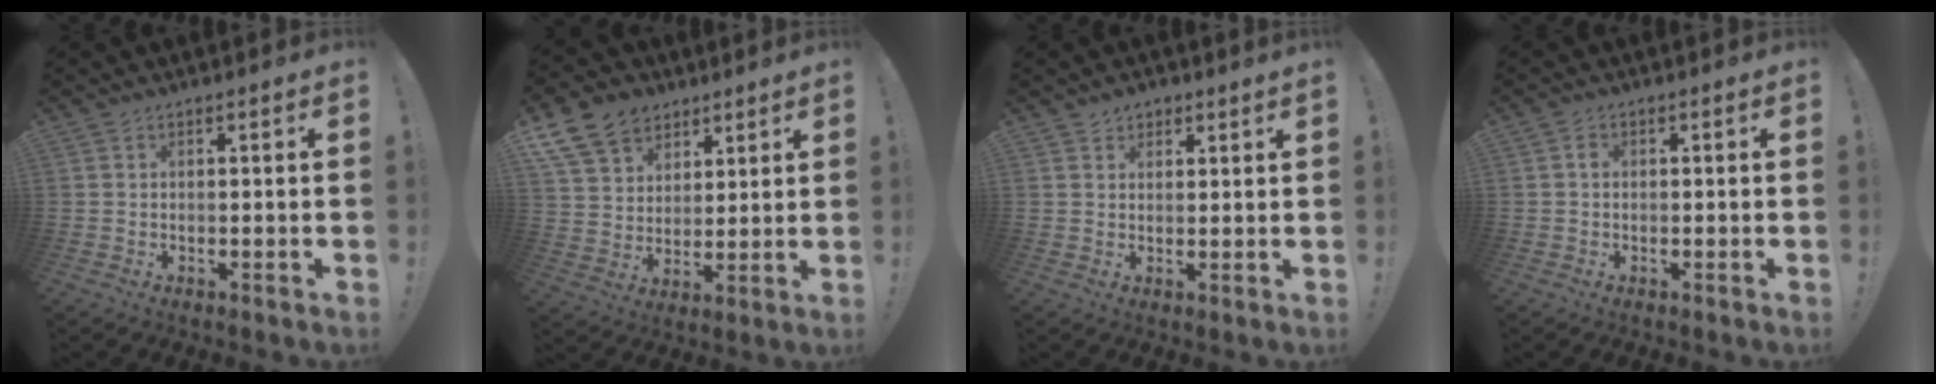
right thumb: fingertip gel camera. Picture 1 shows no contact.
{"total": 13.5, "force": [7.8, 9.9, 4.7], "torque": [-0.077, -0.047, 0.155]}
{"total": 2.4, "force": [1.8, 1.4, 0.3], "torque": [0.002, -0.008, 0.032]}
{"total": 1.6, "force": [-0.3, 1.4, 0.7], "torque": [-0.019, 0.007, -0.006]}